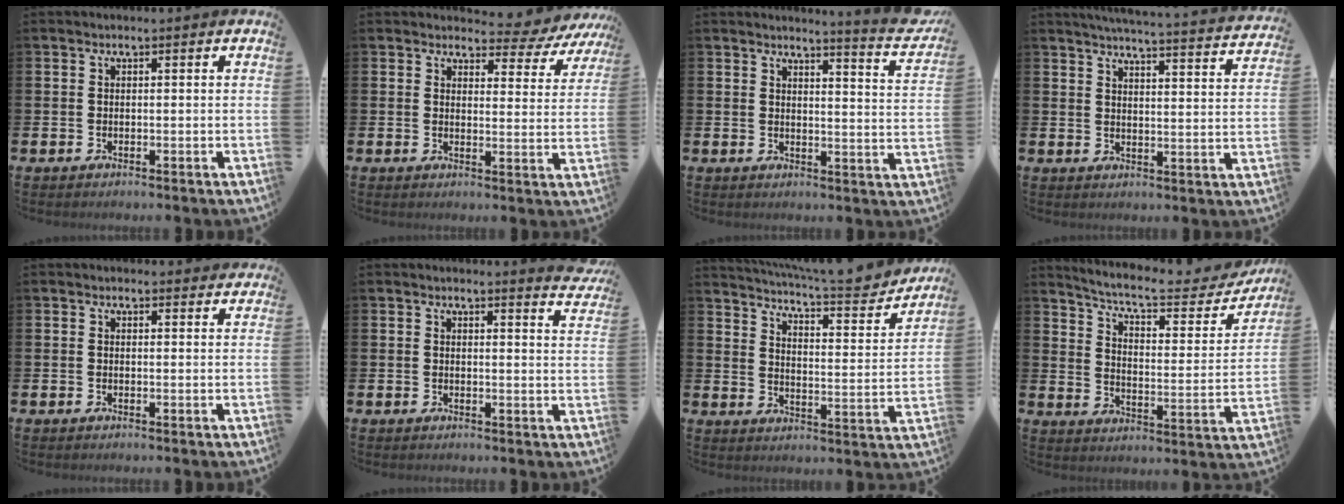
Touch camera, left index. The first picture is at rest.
{"total": 3.7, "force": [3.3, 1.4, 0.6], "torque": [-0.010, -0.033, 0.049]}
{"total": 3.7, "force": [3.6, -0.5, 0.9], "torque": [-0.006, -0.045, 0.051]}
{"total": 4.8, "force": [4.7, -0.5, 0.9], "torque": [-0.023, -0.043, 0.077]}
{"total": 1.2, "force": [1.1, 0.4, 0.1], "torque": [0.004, 0.000, 0.018]}
{"total": 2.6, "force": [2.6, -0.2, 0.2], "torque": [0.009, -0.024, 0.043]}
{"total": 6.7, "force": [6.3, 0.7, 2.3], "torque": [-0.060, -0.051, 0.101]}
{"total": 7.4, "force": [6.6, 1.6, 3.1], "torque": [-0.087, -0.045, 0.107]}